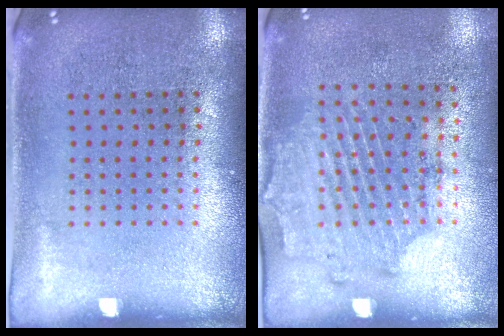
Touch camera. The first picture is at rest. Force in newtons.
{"total": 1.7, "press": 1.3, "slide": 1.1}